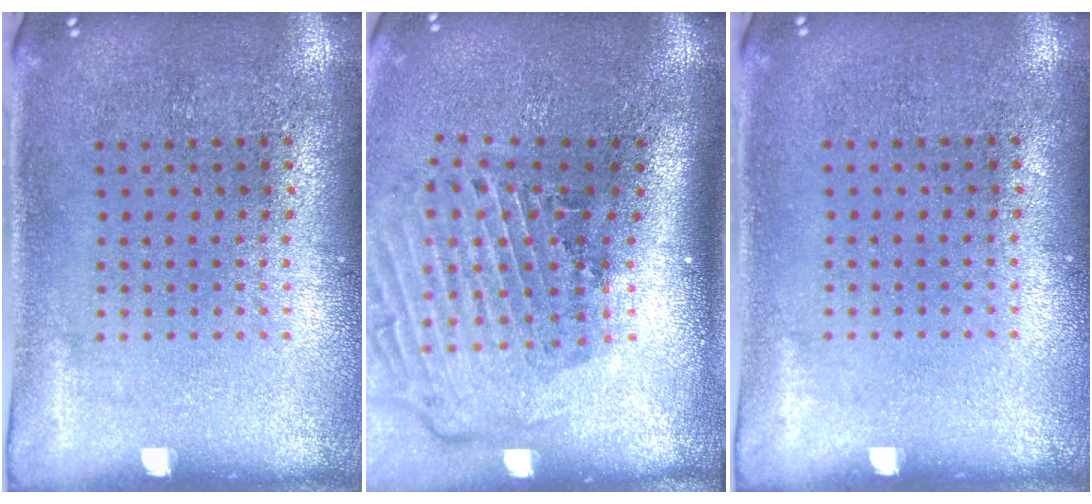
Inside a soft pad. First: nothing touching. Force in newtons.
{"total": 2.9, "press": 2.0, "slide": 2.2}
{"total": 0.0}